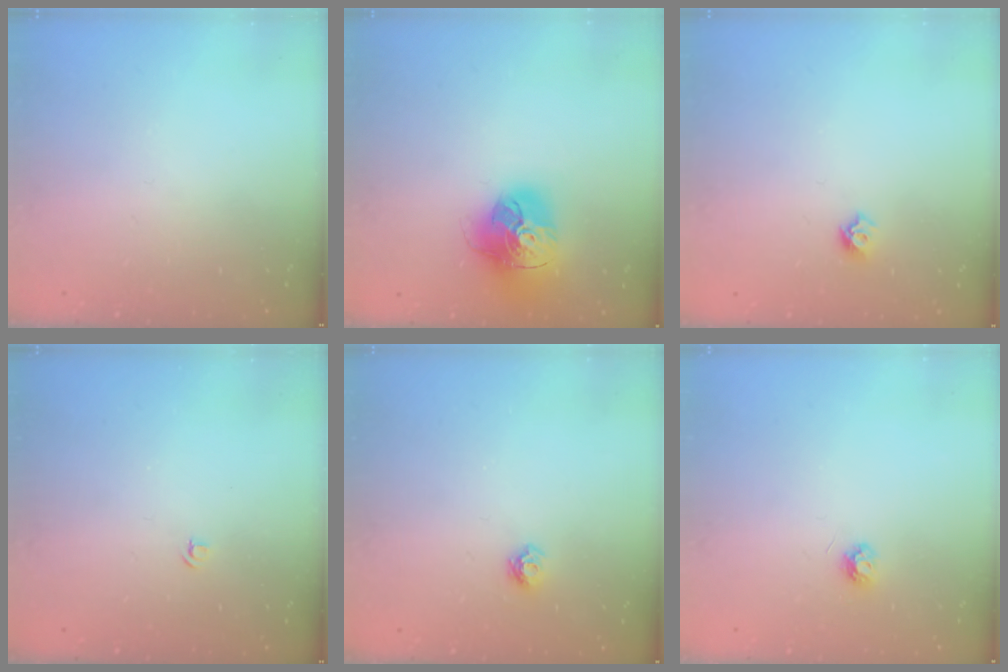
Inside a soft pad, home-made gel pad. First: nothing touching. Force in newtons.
{"total": 18.6, "press": 18.5, "slide": 1.9}
{"total": 4.9, "press": 4.8, "slide": 0.8}
{"total": 3.2, "press": 3.2, "slide": 0.4}
{"total": 4.9, "press": 4.8, "slide": 0.6}
{"total": 3.8, "press": 3.8, "slide": 0.5}